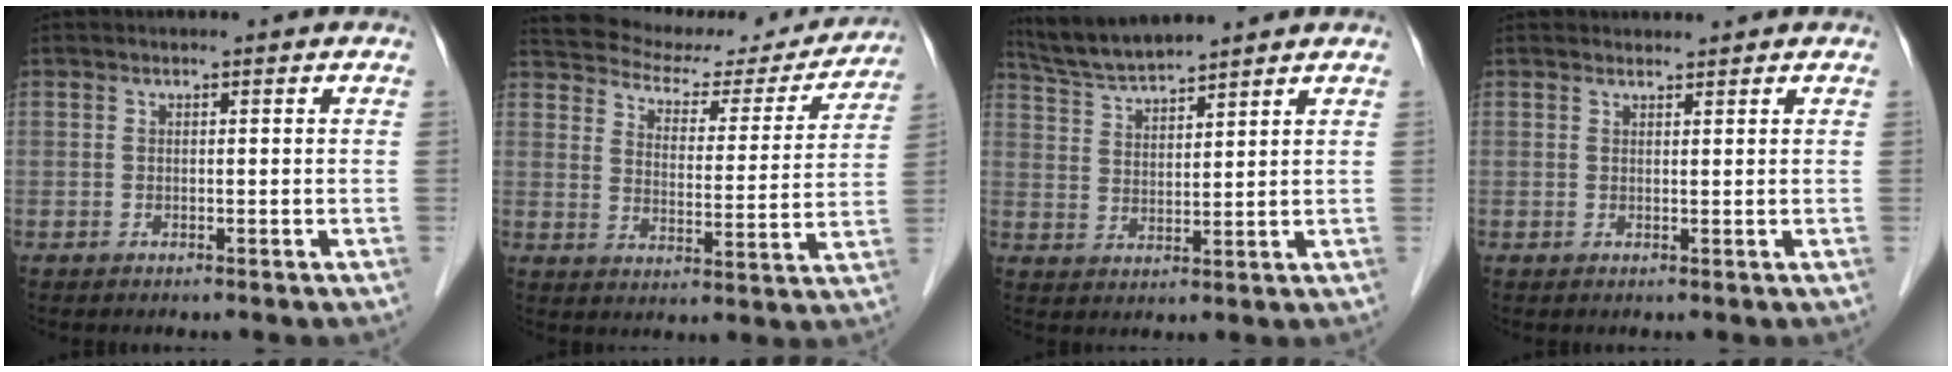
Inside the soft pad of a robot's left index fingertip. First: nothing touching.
{"total": 17.0, "force": [15.4, 5.7, 4.4], "torque": [-0.057, 0.009, 0.198]}
{"total": 7.3, "force": [6.9, 0.0, 2.2], "torque": [-0.056, 0.020, 0.139]}
{"total": 1.1, "force": [1.1, 0.1, -0.1], "torque": [-0.007, 0.005, 0.020]}